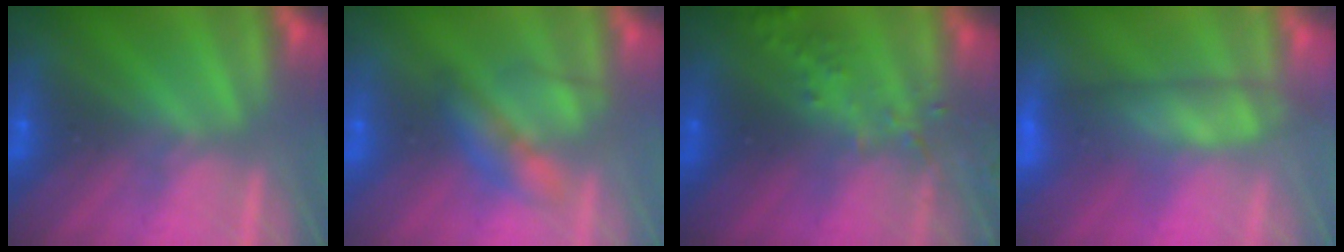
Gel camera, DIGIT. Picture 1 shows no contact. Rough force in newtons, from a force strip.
{"total": 2.3}
{"total": 6.0}
{"total": 3.6}